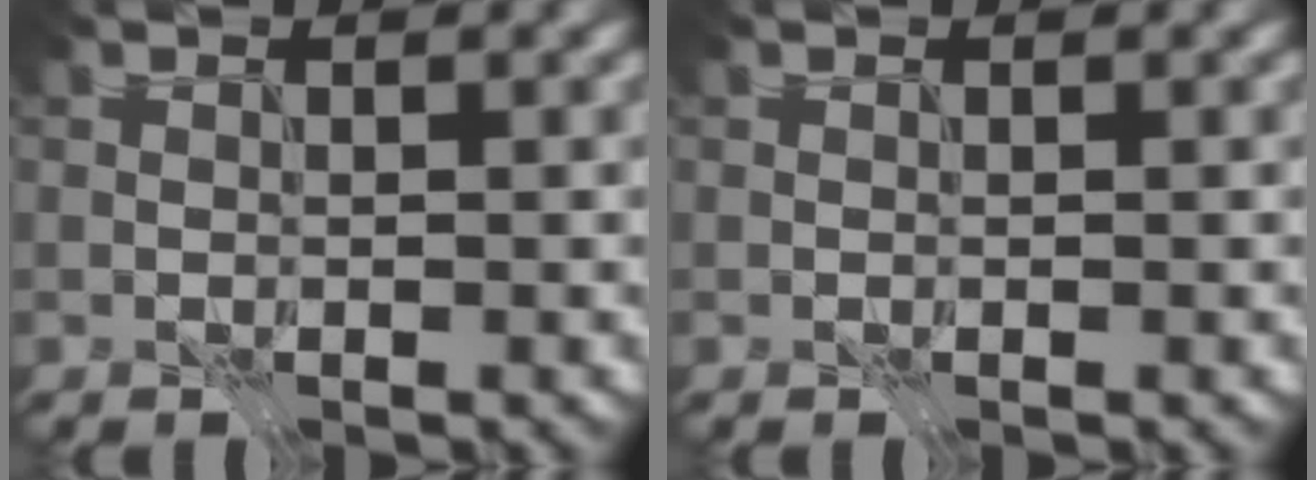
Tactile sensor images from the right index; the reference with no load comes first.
{"total": 0.0}